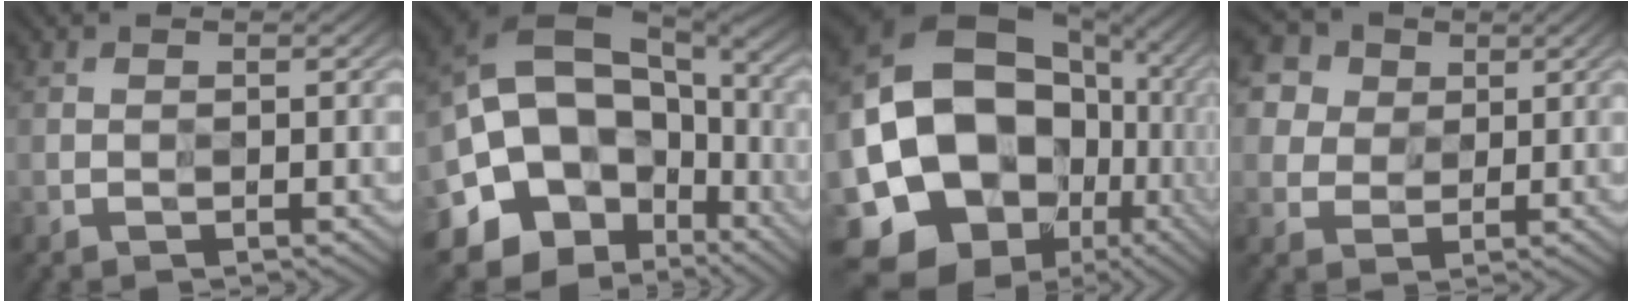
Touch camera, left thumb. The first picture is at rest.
{"total": 18.7, "force": [-4.7, 15.6, 9.2], "torque": [-0.168, -0.012, -0.091]}
{"total": 20.4, "force": [-3.0, 17.8, 9.3], "torque": [-0.200, -0.024, -0.072]}
{"total": 11.0, "force": [6.7, 7.7, 4.1], "torque": [-0.154, 0.021, 0.127]}